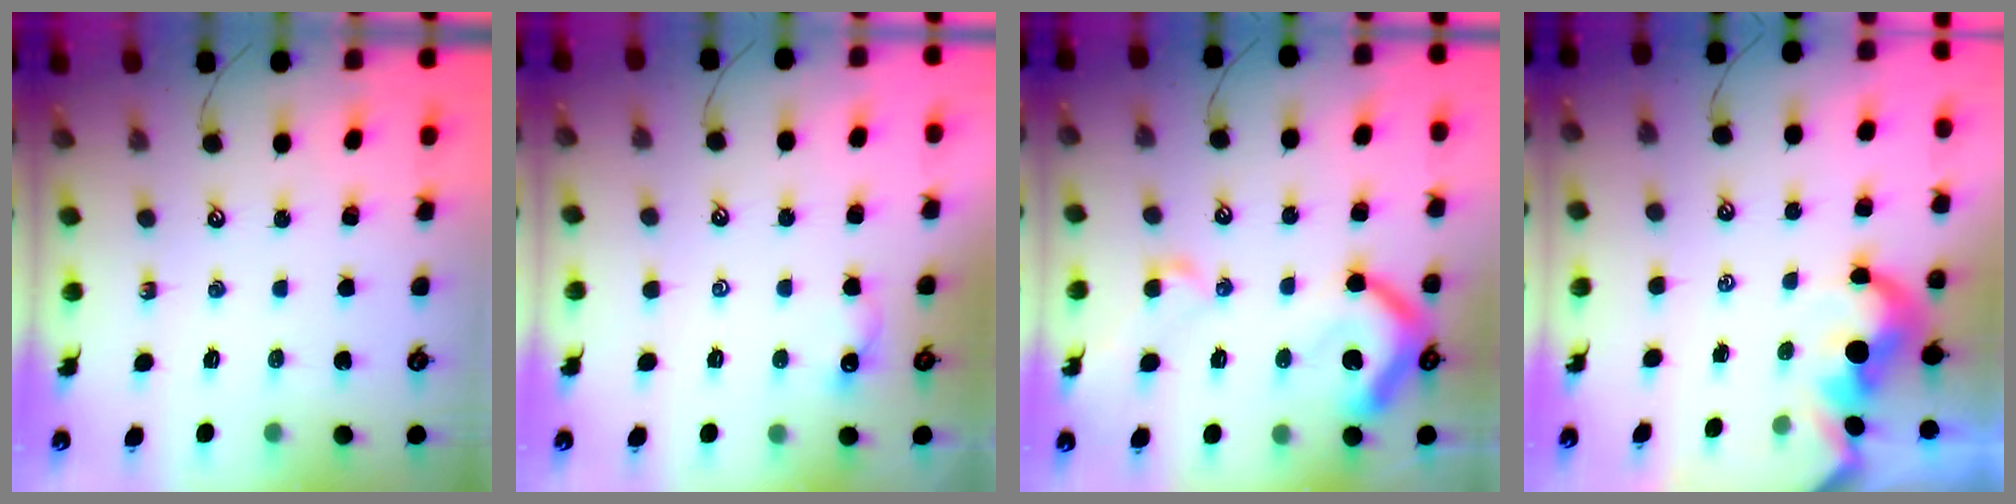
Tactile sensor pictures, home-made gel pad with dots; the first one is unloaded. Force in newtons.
{"total": 0.6, "press": 0.2, "slide": 0.5}
{"total": 12.6, "press": 12.5, "slide": 1.7}
{"total": 1.2, "press": 0.9, "slide": 0.8}